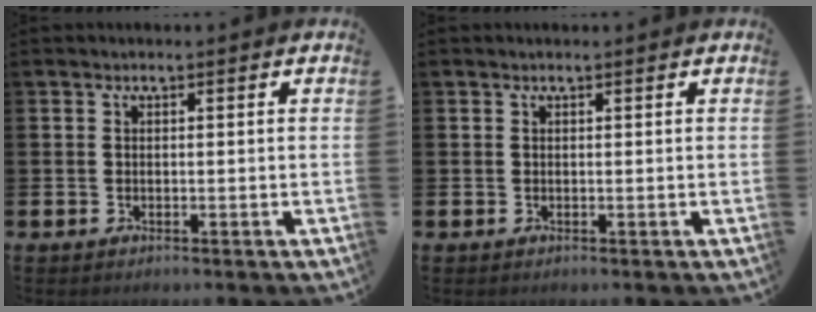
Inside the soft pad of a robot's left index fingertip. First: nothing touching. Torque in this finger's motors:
{"motor_torque": [0.61, -0.92, 0.03, 0.00]}